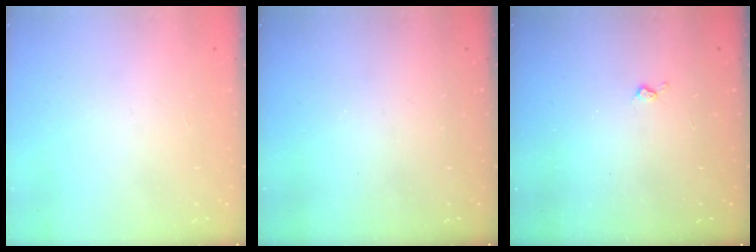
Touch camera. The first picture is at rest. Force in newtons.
{"total": 0.0}
{"total": 2.8, "press": 2.7, "slide": 0.5}